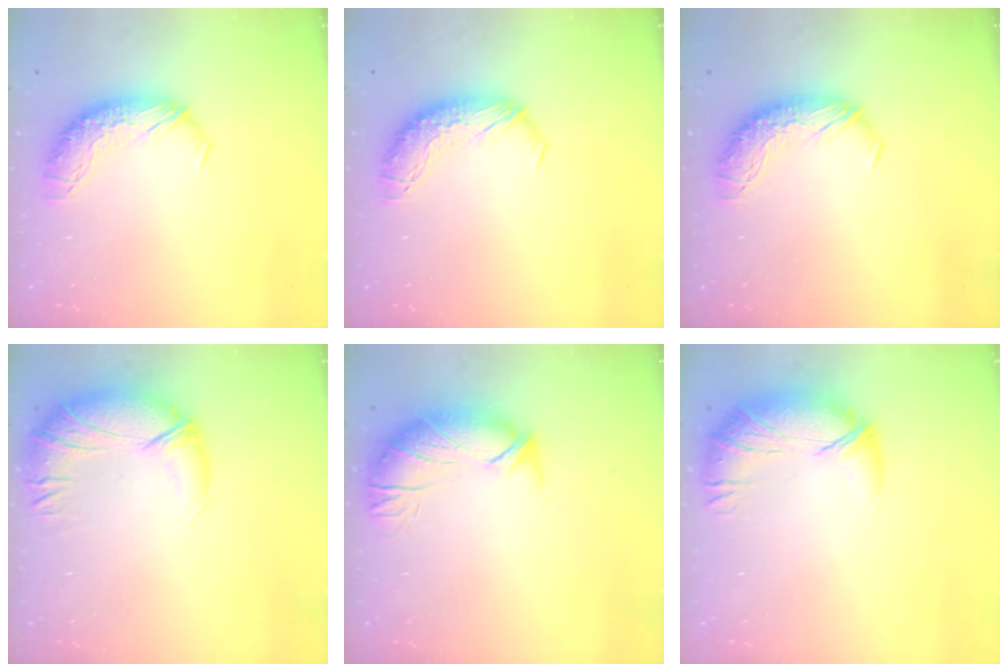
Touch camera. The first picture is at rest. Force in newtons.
{"total": 0.0}
{"total": 0.0}
{"total": 2.9, "press": 0.2, "slide": 2.9}
{"total": 2.9, "press": 1.4, "slide": 2.5}
{"total": 3.1, "press": 2.3, "slide": 2.1}